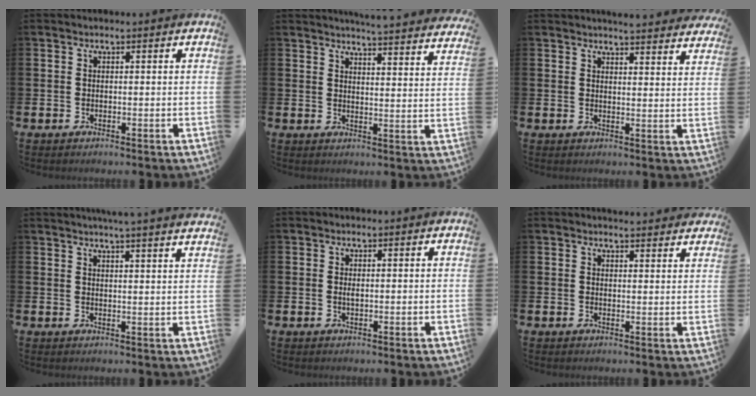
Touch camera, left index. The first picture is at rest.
{"total": 5.0, "force": [4.9, -0.5, 0.4], "torque": [-0.010, -0.037, 0.085]}
{"total": 4.1, "force": [4.1, -0.2, 0.0], "torque": [0.003, -0.028, 0.073]}
{"total": 4.0, "force": [3.8, -1.1, 0.3], "torque": [-0.008, -0.024, 0.068]}
{"total": 0.6, "force": [0.2, 0.1, 0.5], "torque": [-0.009, -0.001, 0.003]}
{"total": 2.8, "force": [2.8, 0.1, -0.2], "torque": [0.010, -0.021, 0.048]}